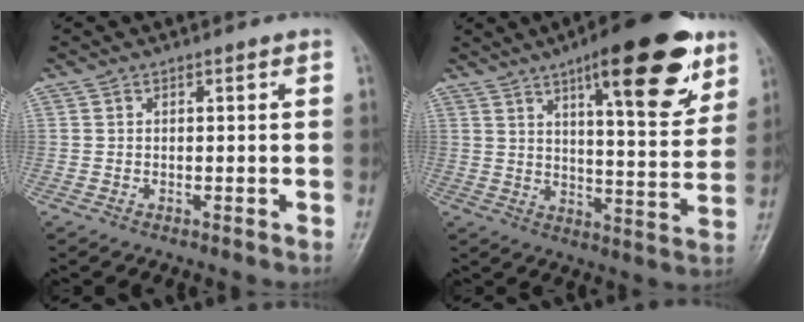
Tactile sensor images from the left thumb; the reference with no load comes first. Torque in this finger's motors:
{"motor_torque": [0.98, 0.32, 1.56, -1.21, 0.35]}